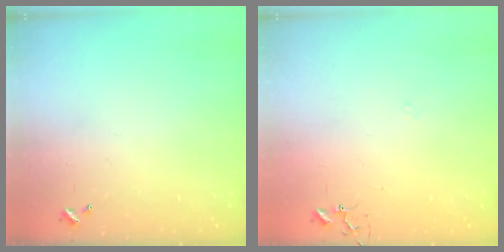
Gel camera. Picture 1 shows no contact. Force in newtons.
{"total": 5.7, "press": 5.6, "slide": 0.7}